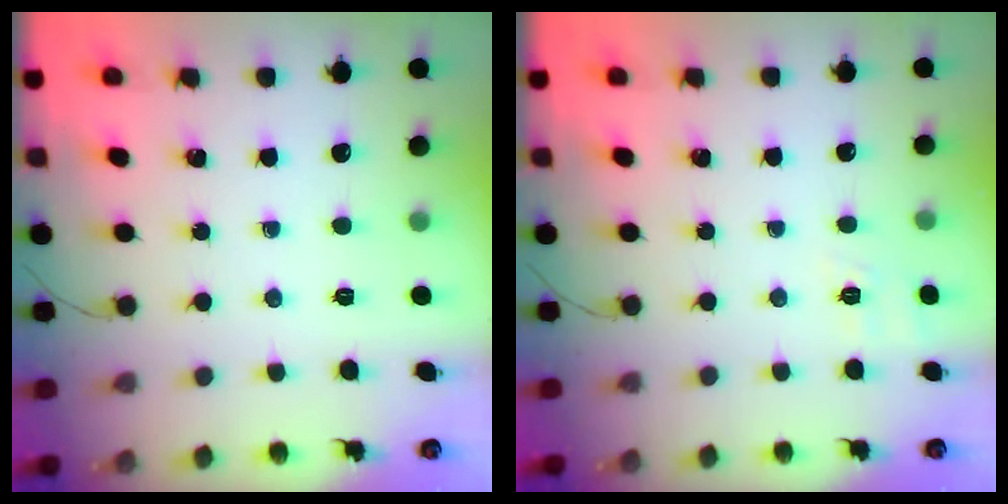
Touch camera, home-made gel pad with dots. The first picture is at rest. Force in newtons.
{"total": 7.6, "press": 7.3, "slide": 2.1}